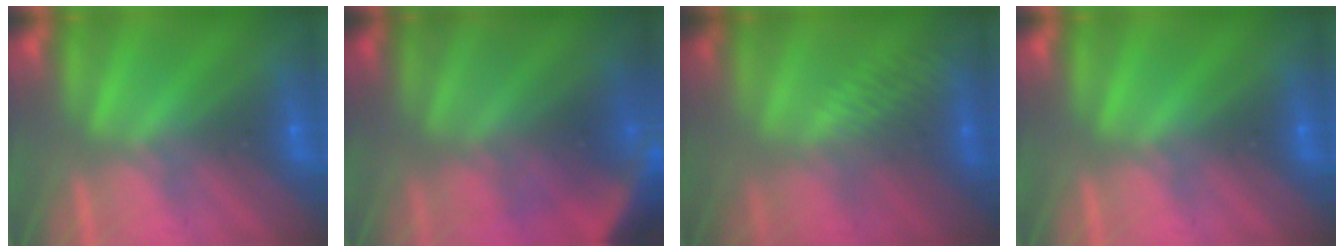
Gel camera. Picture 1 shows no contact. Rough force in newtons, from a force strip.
{"total": 4.5}
{"total": 2.9}
{"total": 0.0}